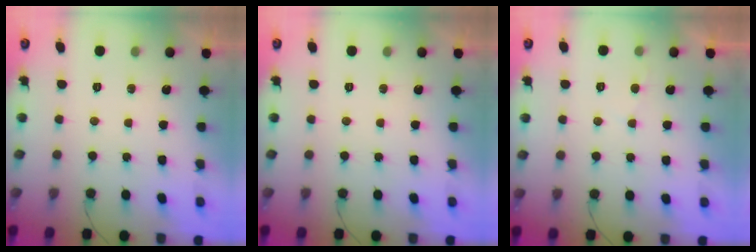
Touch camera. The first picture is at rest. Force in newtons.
{"total": 0.0}
{"total": 2.1, "press": 2.1, "slide": 0.2}